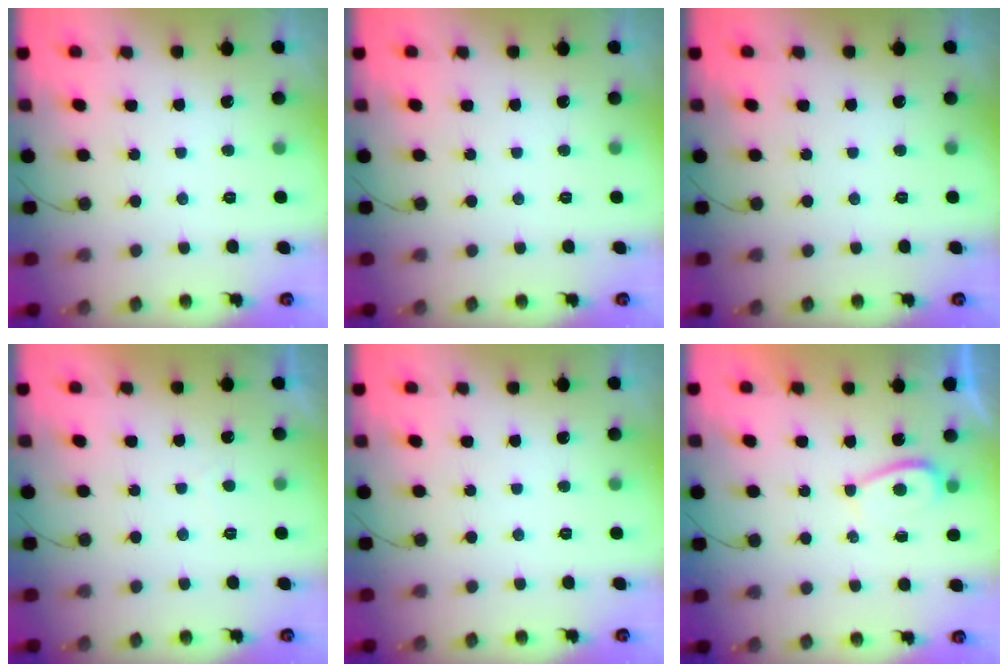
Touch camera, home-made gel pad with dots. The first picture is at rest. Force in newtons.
{"total": 0.0}
{"total": 0.0}
{"total": 1.4, "press": 1.1, "slide": 0.8}
{"total": 0.0}
{"total": 2.2, "press": 2.2, "slide": 0.5}